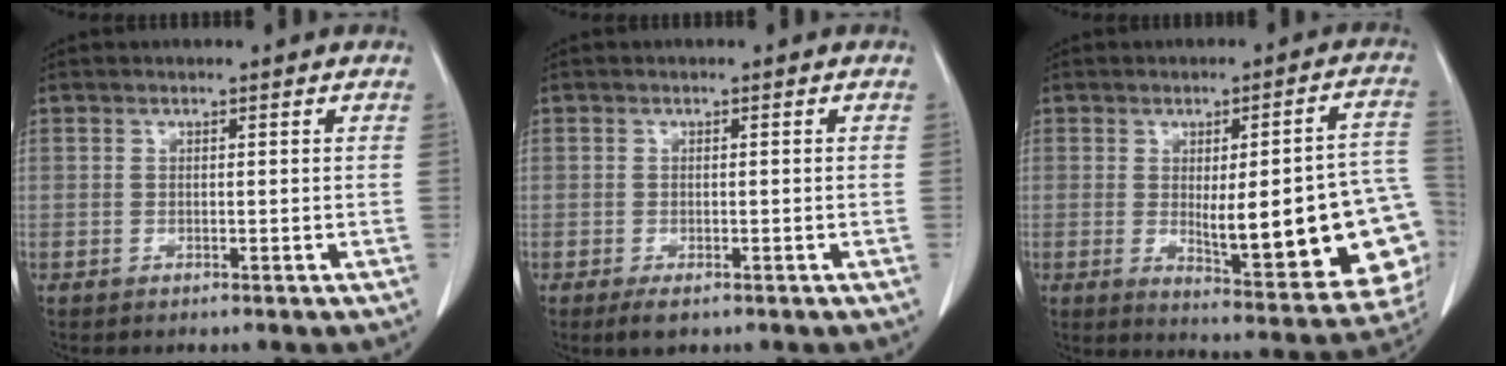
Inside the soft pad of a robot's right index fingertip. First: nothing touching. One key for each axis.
{"total": 2.1, "fx": -1.3, "fy": 0.9, "fz": 1.4, "tx": -0.027, "ty": -0.004, "tz": -0.017}
{"total": 22.8, "fx": -2.9, "fy": 5.0, "fz": 22.1, "tx": -0.197, "ty": 0.010, "tz": -0.012}